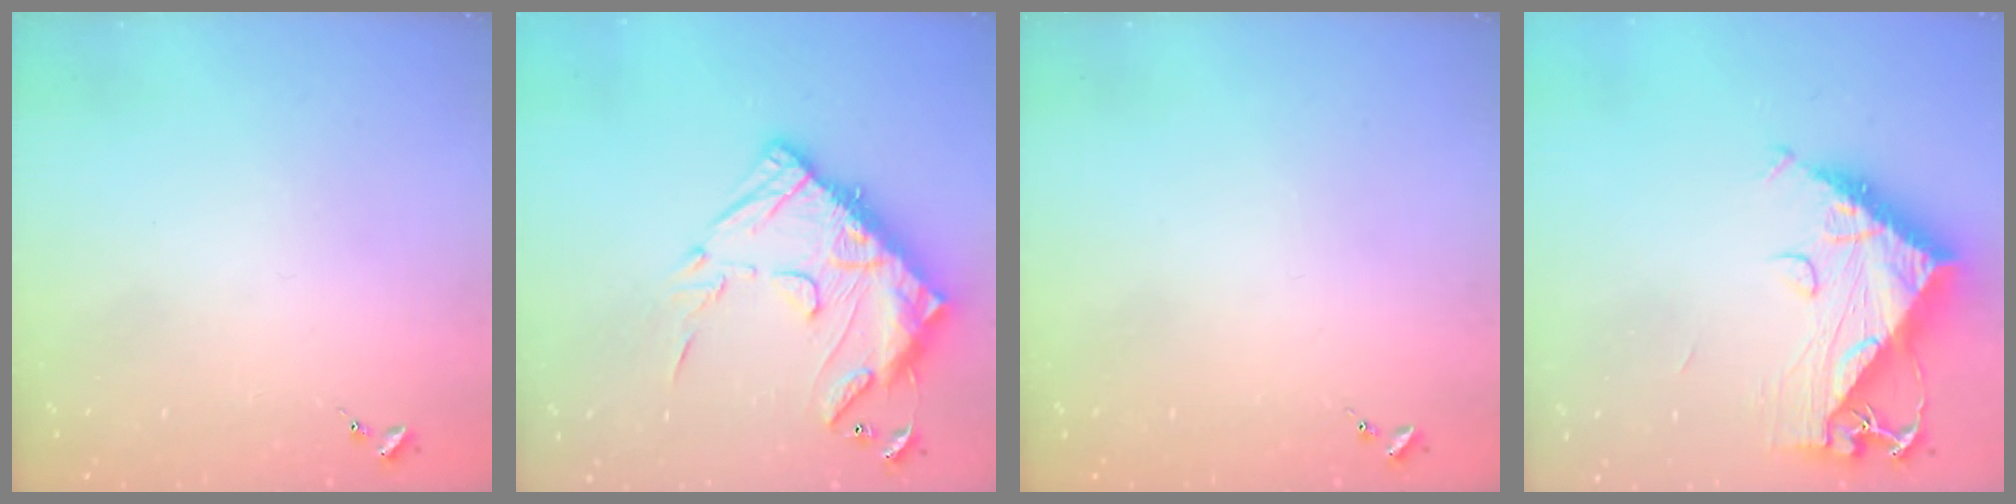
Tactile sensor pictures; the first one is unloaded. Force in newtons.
{"total": 20.4, "press": 20.4, "slide": 1.7}
{"total": 0.0}
{"total": 12.9, "press": 12.8, "slide": 1.2}